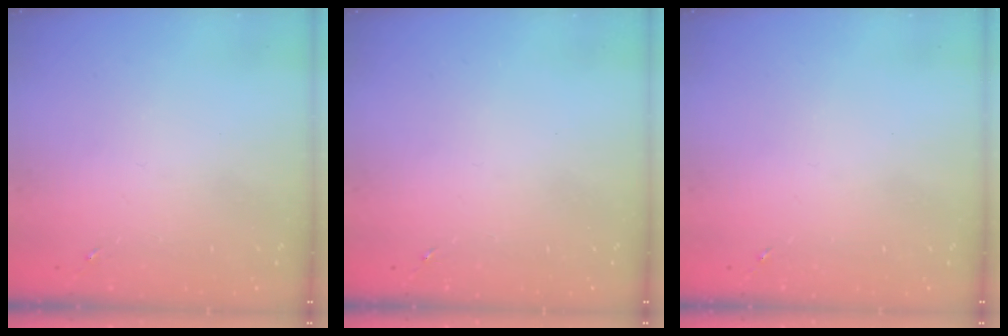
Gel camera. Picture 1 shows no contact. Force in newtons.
{"total": 0.0}
{"total": 0.0}